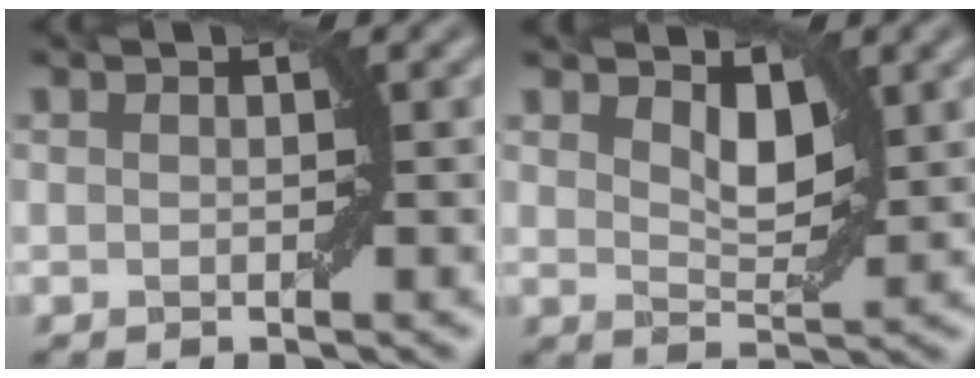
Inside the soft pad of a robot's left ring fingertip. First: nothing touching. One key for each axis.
{"total": 2.7, "fx": 1.4, "fy": 1.3, "fz": 2.0, "tx": -0.037, "ty": -0.007, "tz": 0.024}